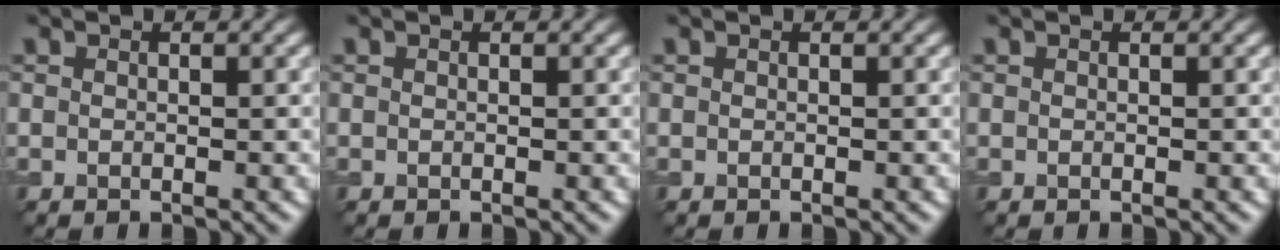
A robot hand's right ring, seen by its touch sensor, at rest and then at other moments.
{"total": 0.0}
{"total": 0.0}
{"total": 0.0}